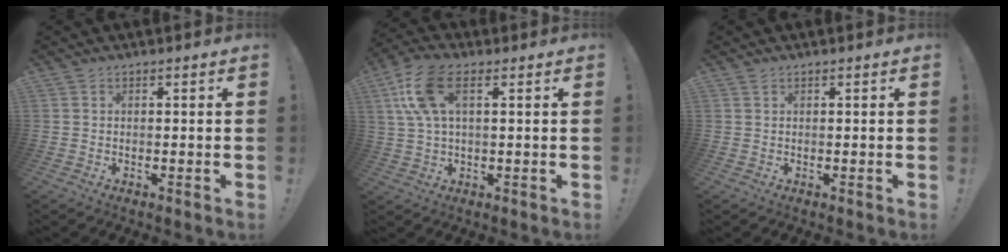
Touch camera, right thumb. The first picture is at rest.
{"total": 12.0, "force": [3.9, 5.7, 9.9], "torque": [-0.194, 0.004, 0.076]}
{"total": 0.9, "force": [0.6, 0.4, 0.5], "torque": [-0.004, -0.001, 0.011]}